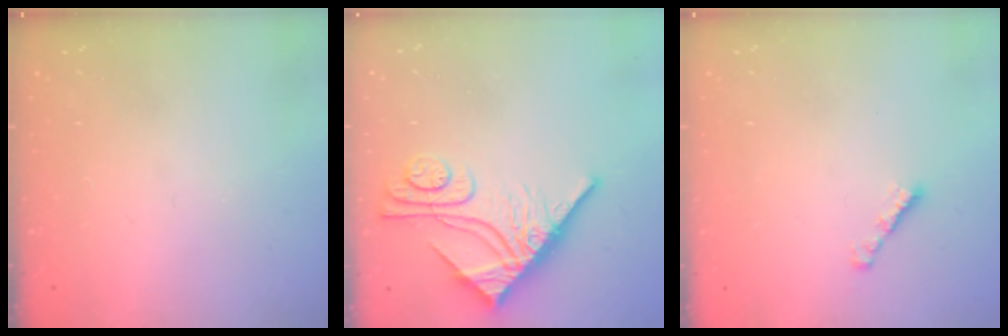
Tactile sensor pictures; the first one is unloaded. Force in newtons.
{"total": 11.6, "press": 11.5, "slide": 1.0}
{"total": 1.9, "press": 1.9, "slide": 0.5}